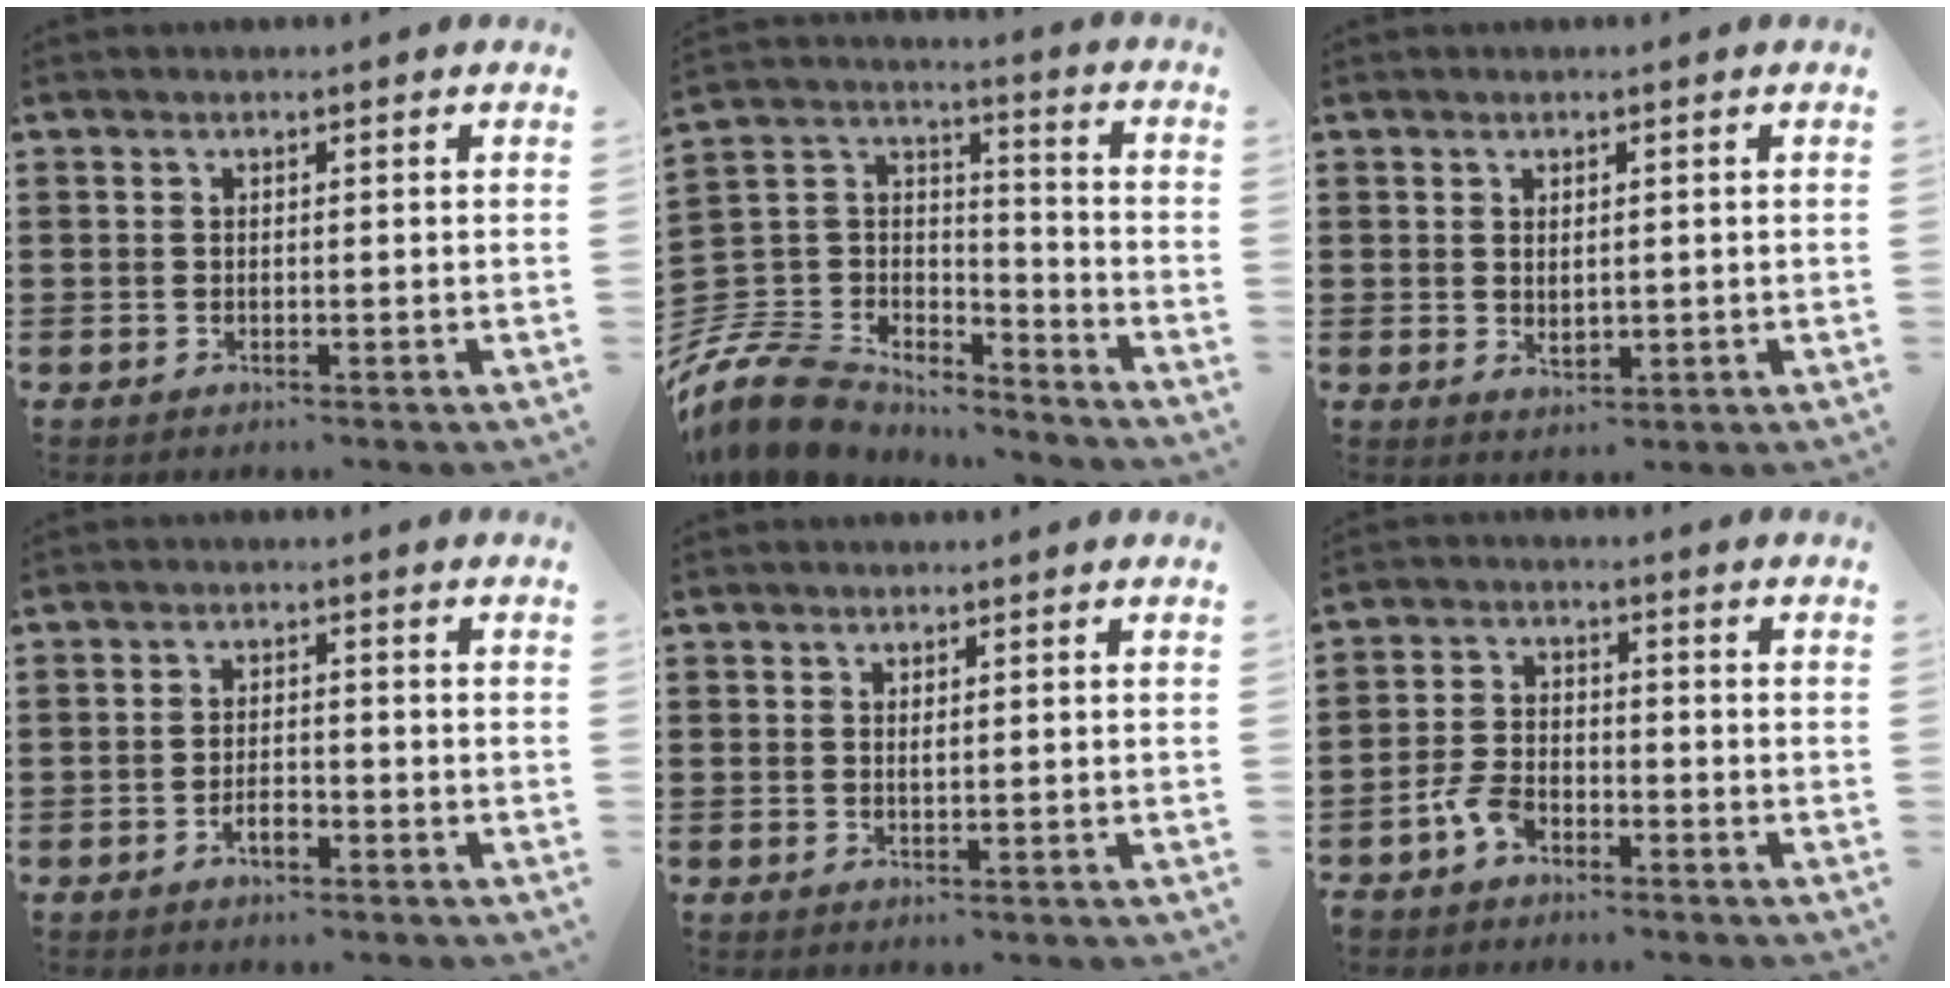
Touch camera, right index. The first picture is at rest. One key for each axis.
{"total": 11.4, "fx": -9.4, "fy": 5.7, "fz": 3.2, "tx": -0.106, "ty": 0.019, "tz": -0.190}
{"total": 1.7, "fx": 0.3, "fy": 1.0, "fz": 1.3, "tx": -0.017, "ty": 0.000, "tz": 0.004}
{"total": 3.0, "fx": -1.7, "fy": 1.2, "fz": 2.1, "tx": -0.039, "ty": 0.003, "tz": -0.033}
{"total": 0.6, "fx": 0.3, "fy": 0.1, "fz": 0.5, "tx": -0.010, "ty": 0.001, "tz": 0.005}
{"total": 4.7, "fx": -3.2, "fy": 2.4, "fz": 2.5, "tx": -0.072, "ty": 0.003, "tz": -0.066}